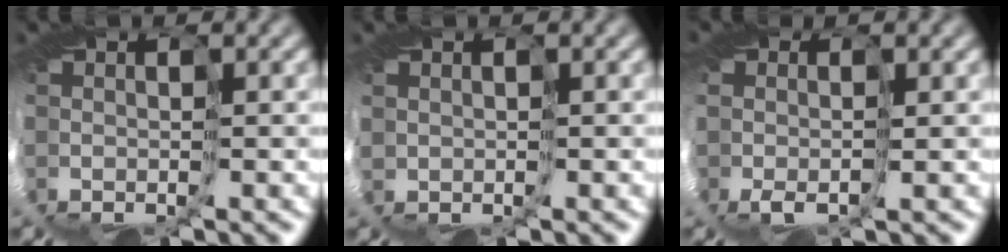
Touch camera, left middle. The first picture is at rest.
{"total": 0.9, "force": [0.4, 0.8, -0.1], "torque": [0.006, -0.002, 0.016]}
{"total": 3.4, "force": [-0.3, 2.6, 2.2], "torque": [-0.061, -0.005, 0.004]}